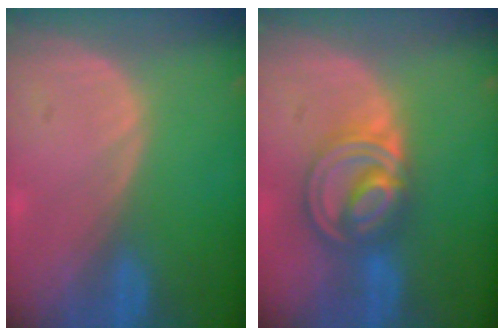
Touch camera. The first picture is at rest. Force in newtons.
{"total": 8.6, "press": 7.2, "slide": 4.7}